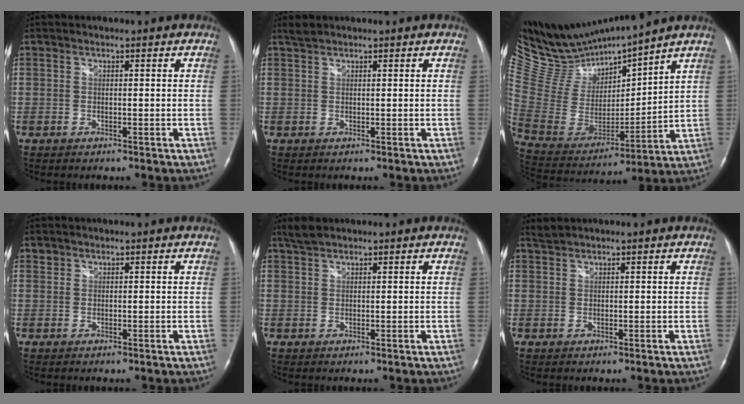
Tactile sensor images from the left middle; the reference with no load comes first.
{"total": 1.2, "force": [1.1, 0.2, 0.3], "torque": [-0.013, 0.012, 0.027]}
{"total": 16.6, "force": [15.8, 0.9, 5.3], "torque": [-0.119, -0.019, 0.316]}
{"total": 0.6, "force": [0.4, 0.4, -0.1], "torque": [0.004, 0.003, 0.006]}
{"total": 2.2, "force": [2.0, 0.5, 0.8], "torque": [-0.022, 0.011, 0.042]}
{"total": 1.2, "force": [1.2, -0.1, 0.0], "torque": [-0.006, 0.012, 0.031]}